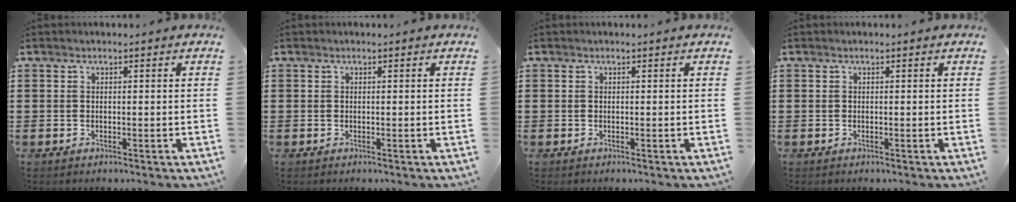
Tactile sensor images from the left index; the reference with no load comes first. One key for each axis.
{"total": 0.0}
{"total": 0.0}
{"total": 0.0}